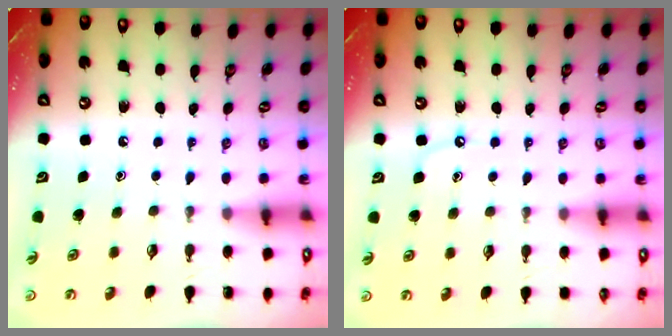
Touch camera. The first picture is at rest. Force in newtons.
{"total": 4.5, "press": 4.4, "slide": 0.6}